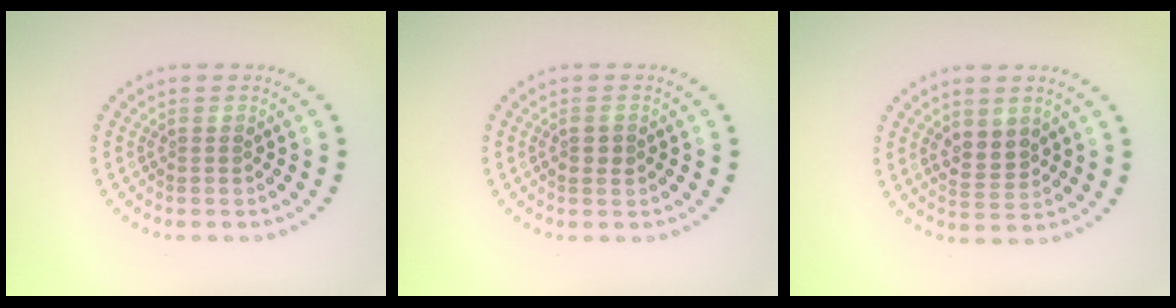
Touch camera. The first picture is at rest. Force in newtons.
{"total": 1.2, "press": 1.1, "slide": 0.1}
{"total": 2.4, "press": 2.3, "slide": 0.6}